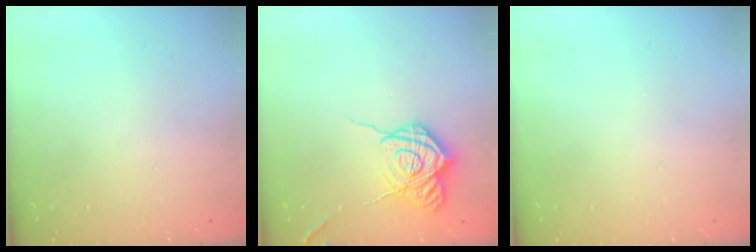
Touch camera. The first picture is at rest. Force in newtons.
{"total": 17.0, "press": 17.0, "slide": 0.9}
{"total": 0.0}